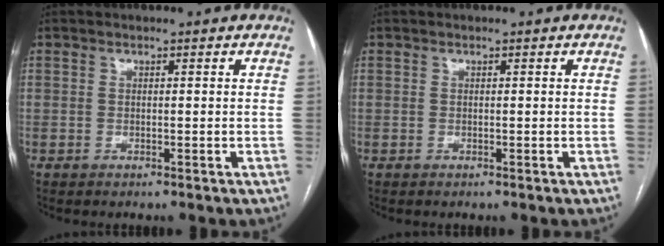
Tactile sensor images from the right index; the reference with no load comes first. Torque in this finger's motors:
{"motor_torque": [0.01, 0.01, 0.00, 0.01]}